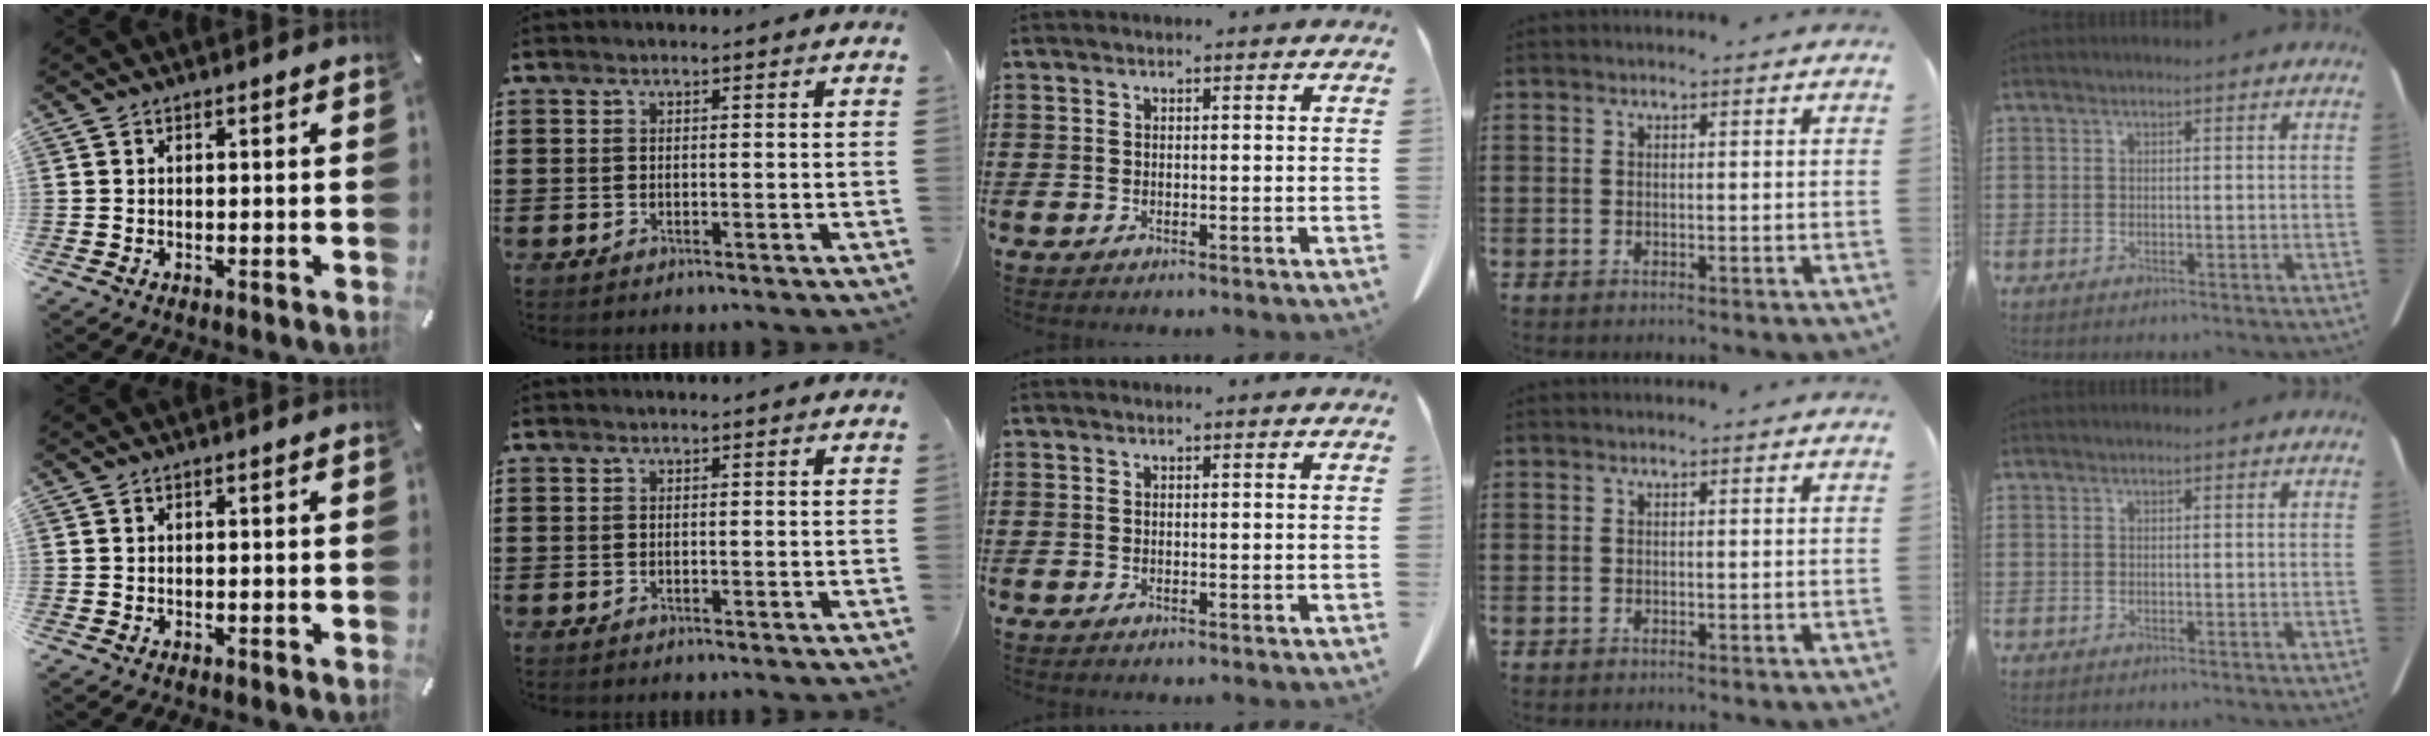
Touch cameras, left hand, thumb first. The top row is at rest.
{}